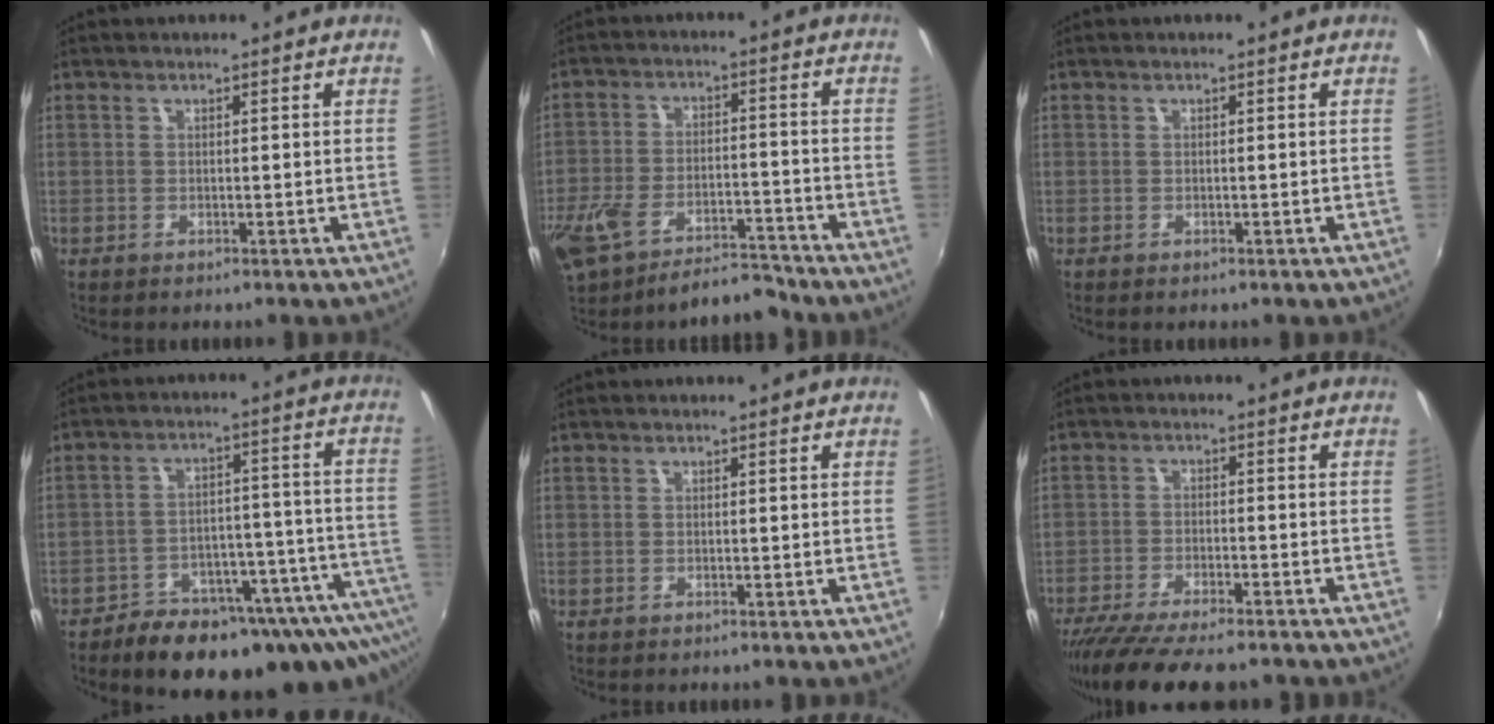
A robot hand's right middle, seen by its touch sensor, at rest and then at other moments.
{"total": 13.8, "force": [-10.7, 5.3, 7.0], "torque": [-0.167, -0.014, -0.173]}
{"total": 0.0}
{"total": 26.6, "force": [-20.5, 10.0, 13.7], "torque": [-0.188, -0.004, -0.259]}
{"total": 0.0}
{"total": 14.3, "force": [-11.9, 2.8, 7.4], "torque": [-0.154, -0.043, -0.189]}